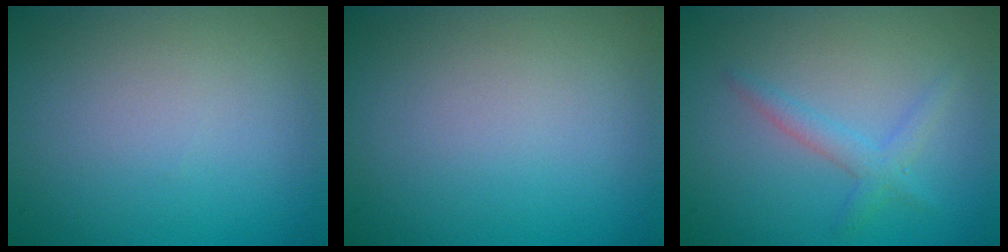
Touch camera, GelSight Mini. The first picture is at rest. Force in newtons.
{"total": 0.0}
{"total": 2.0, "press": 2.0, "slide": 0.2}